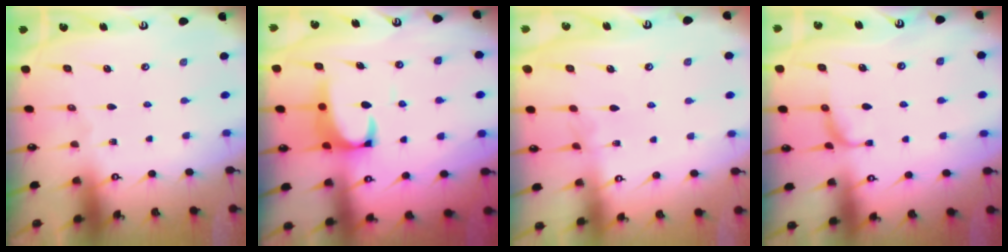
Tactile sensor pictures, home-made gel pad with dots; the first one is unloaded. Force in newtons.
{"total": 2.8, "press": 2.6, "slide": 1.1}
{"total": 2.3, "press": 2.3, "slide": 0.4}
{"total": 0.0}